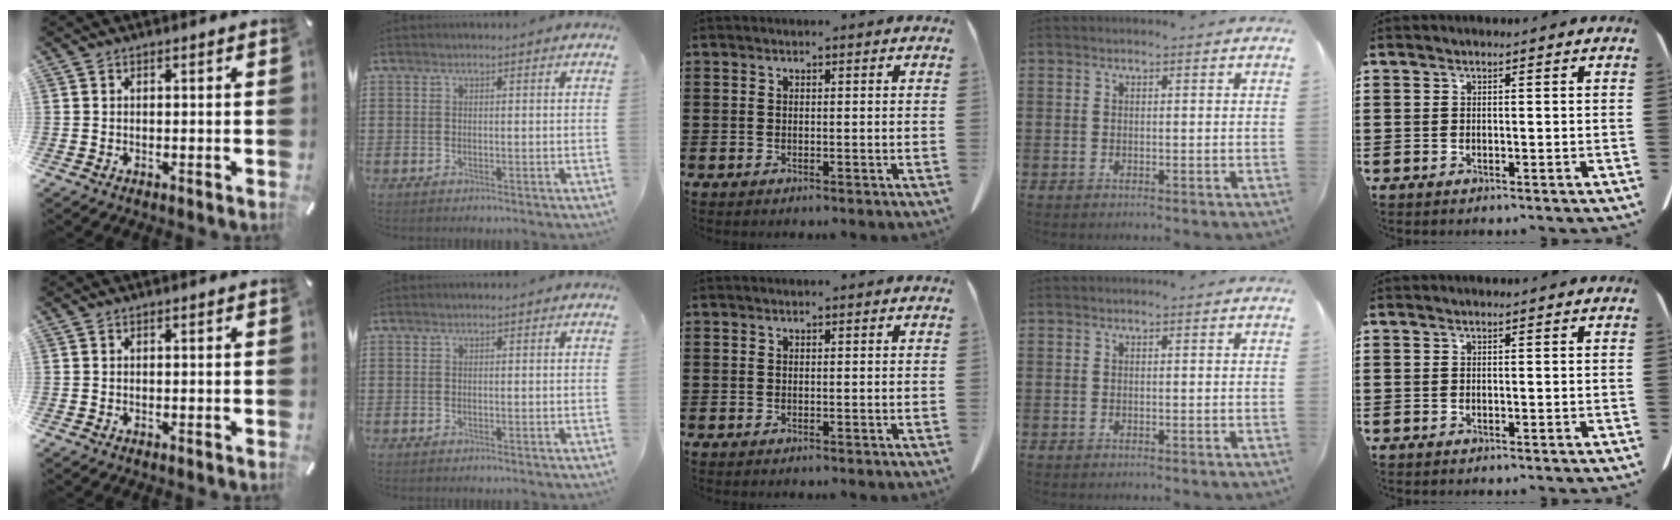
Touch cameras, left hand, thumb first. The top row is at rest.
{}